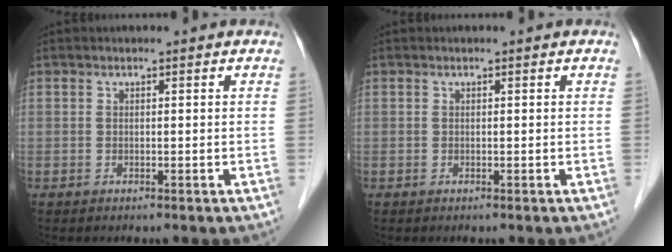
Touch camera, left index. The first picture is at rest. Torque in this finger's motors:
{"motor_torque": [0.00, 0.00, 0.00, 0.00]}